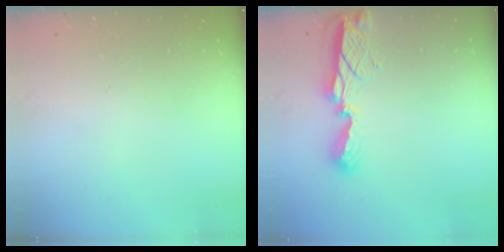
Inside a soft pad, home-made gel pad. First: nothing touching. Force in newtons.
{"total": 8.5, "press": 8.4, "slide": 1.2}